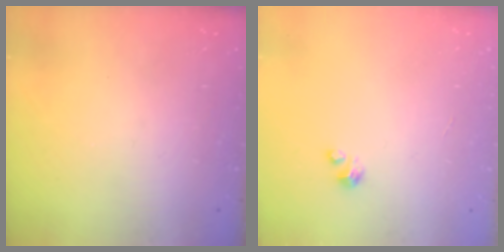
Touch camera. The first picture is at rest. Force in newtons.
{"total": 0.6, "press": 0.6, "slide": 0.3}